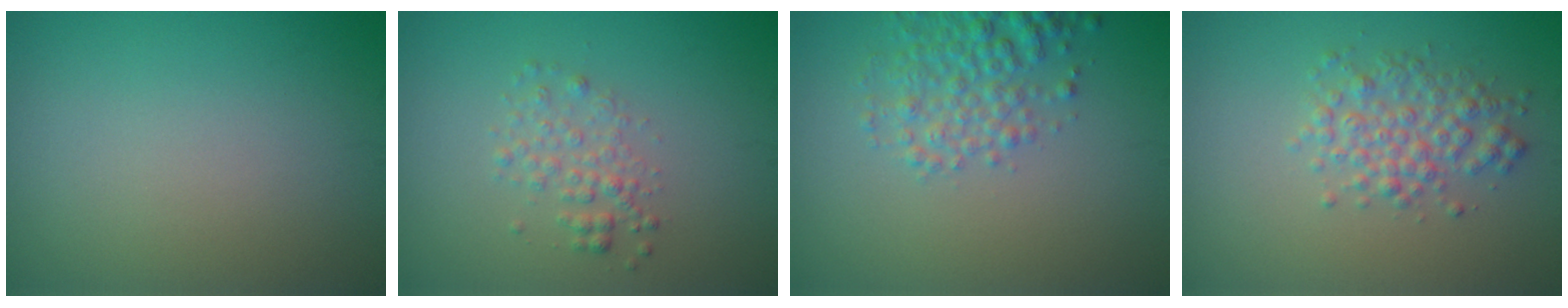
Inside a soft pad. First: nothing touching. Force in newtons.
{"total": 1.9, "press": 1.9, "slide": 0.1}
{"total": 3.7, "press": 3.7, "slide": 0.1}
{"total": 3.0, "press": 3.0, "slide": 0.1}